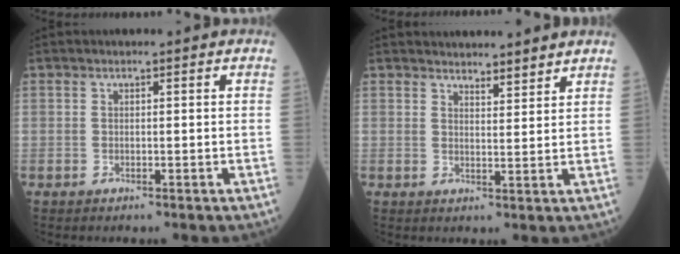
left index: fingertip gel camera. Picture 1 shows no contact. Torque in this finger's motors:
{"motor_torque": [0.16, -0.09, -0.06, 0.01]}